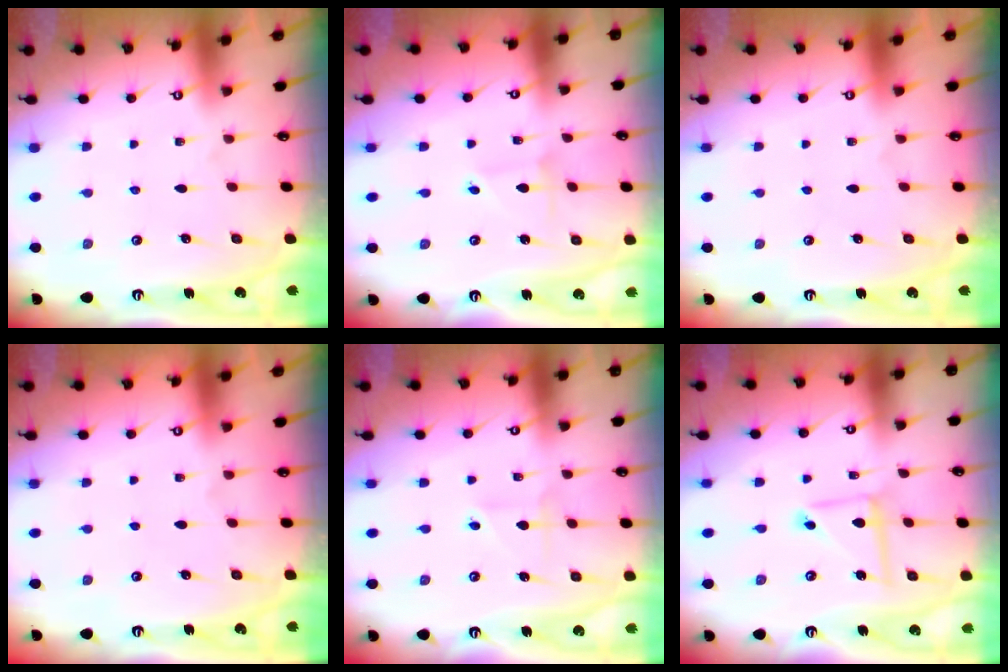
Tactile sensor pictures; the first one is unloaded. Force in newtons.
{"total": 1.9, "press": 1.9, "slide": 0.1}
{"total": 0.0}
{"total": 0.0}
{"total": 2.7, "press": 2.6, "slide": 0.3}
{"total": 6.6, "press": 6.5, "slide": 0.6}